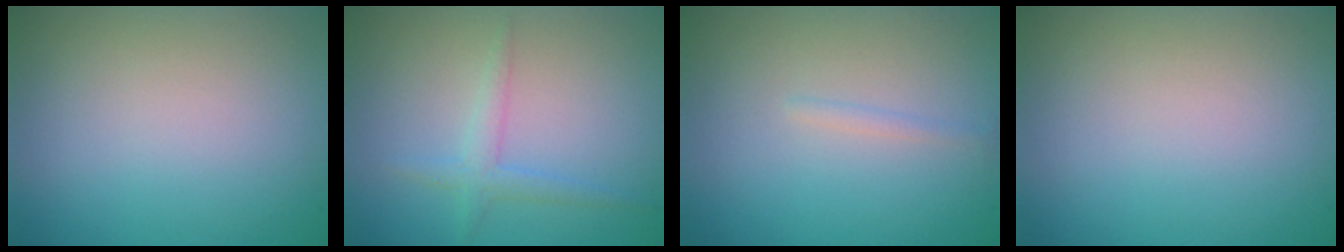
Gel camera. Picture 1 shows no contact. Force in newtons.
{"total": 1.7, "press": 1.7, "slide": 0.1}
{"total": 0.6, "press": 0.6, "slide": 0.0}
{"total": 0.0}